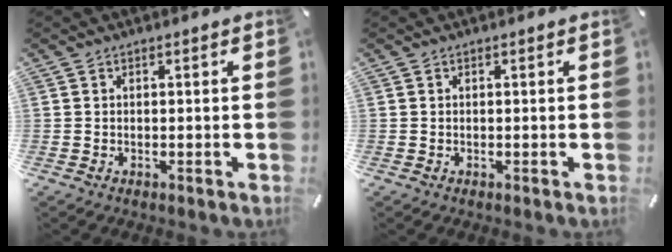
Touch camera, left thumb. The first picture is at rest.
{"total": 0.0}